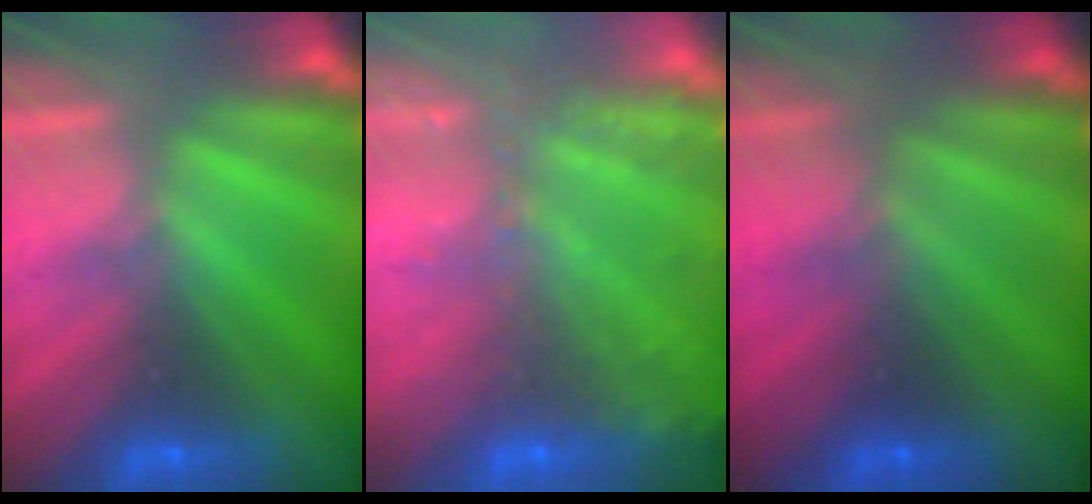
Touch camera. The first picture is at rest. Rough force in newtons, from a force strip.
{"total": 5.8}
{"total": 1.8}